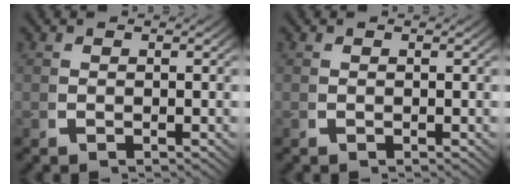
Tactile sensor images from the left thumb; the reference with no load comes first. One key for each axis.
{"total": 0.0}